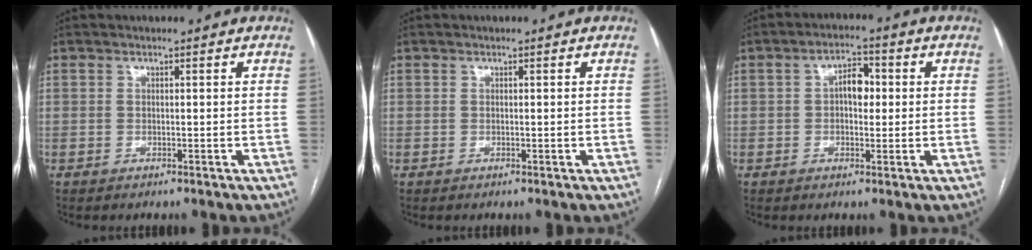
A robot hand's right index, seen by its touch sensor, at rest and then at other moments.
{"total": 0.0}
{"total": 4.5, "force": [0.3, 2.5, 3.8], "torque": [-0.064, 0.018, 0.004]}